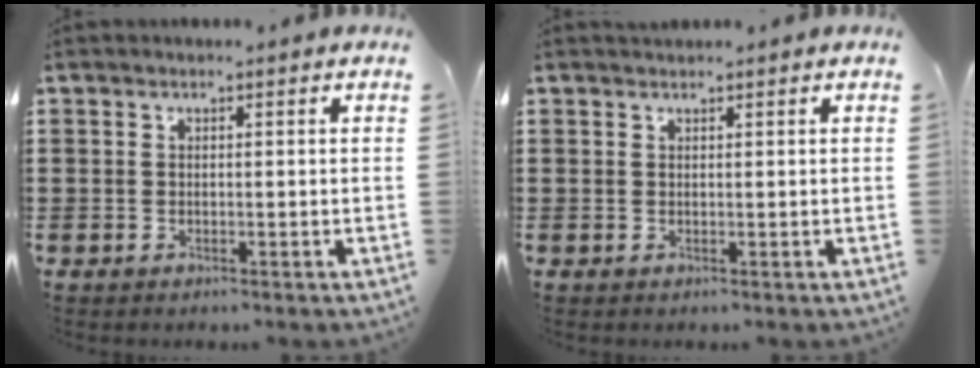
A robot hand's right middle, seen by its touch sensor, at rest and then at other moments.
{"total": 0.7, "force": [0.7, 0.0, -0.1], "torque": [-0.001, -0.002, 0.015]}